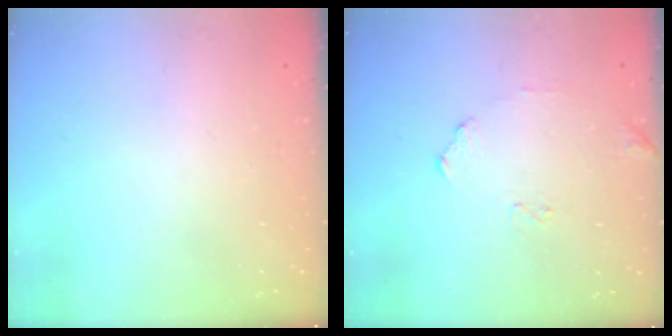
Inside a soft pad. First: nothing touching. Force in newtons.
{"total": 6.3, "press": 6.3, "slide": 0.2}